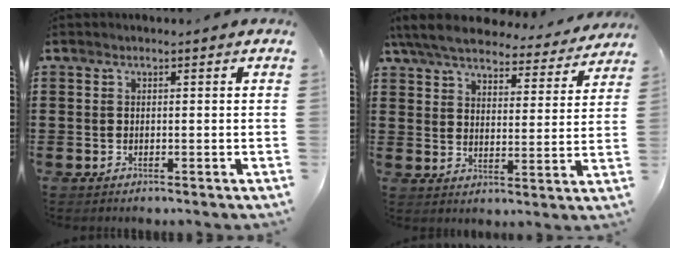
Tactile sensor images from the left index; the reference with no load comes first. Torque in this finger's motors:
{"motor_torque": [2.14, 0.00, 0.93, 0.21]}